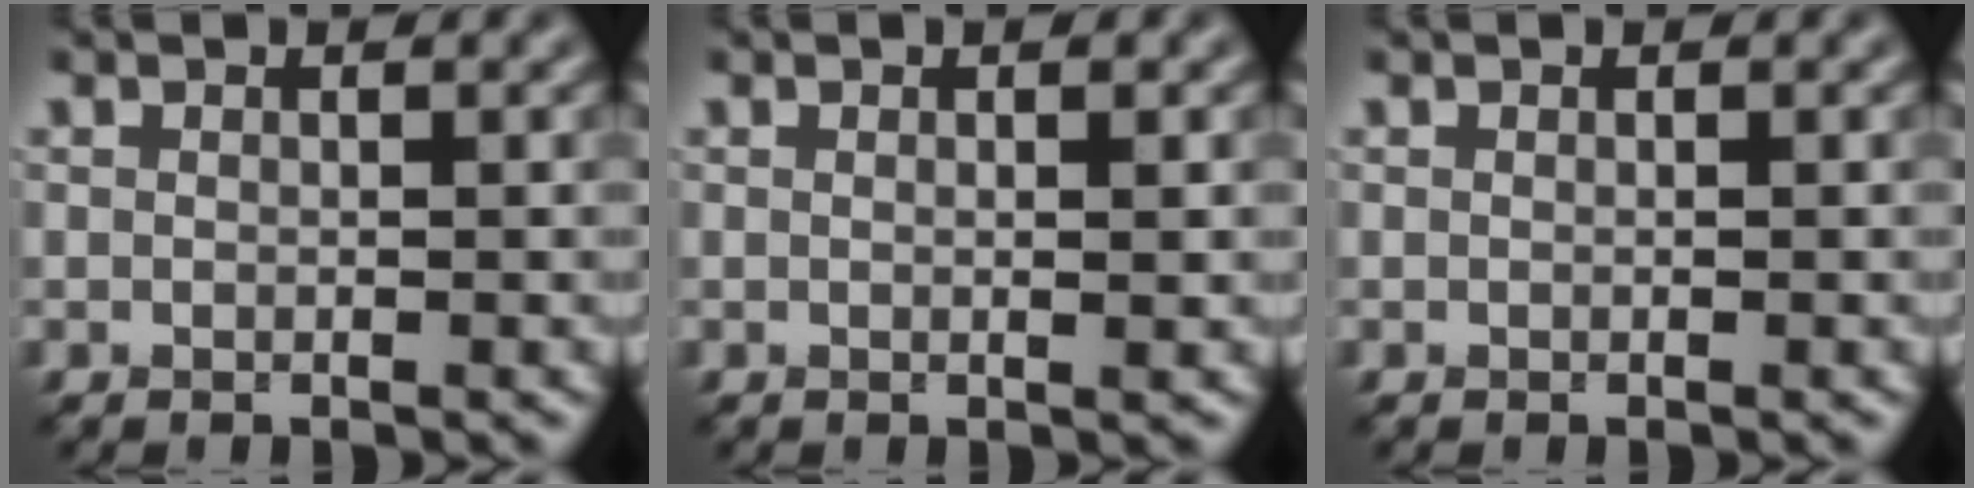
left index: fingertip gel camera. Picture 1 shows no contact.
{"total": 1.4, "force": [0.3, 0.3, 1.4], "torque": [-0.018, 0.002, 0.001]}
{"total": 0.0}